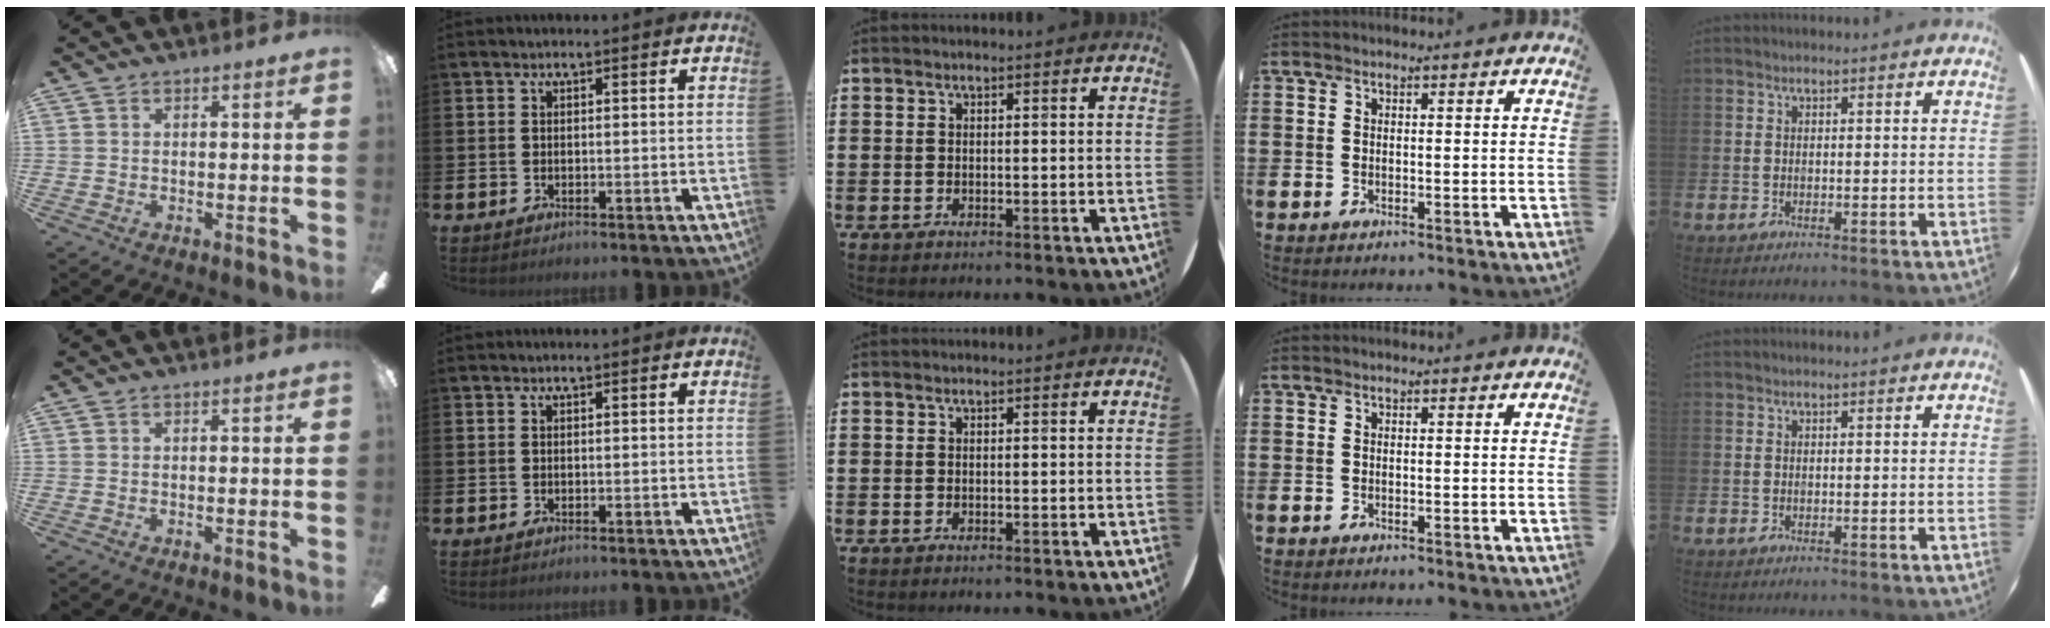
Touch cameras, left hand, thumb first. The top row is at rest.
{}